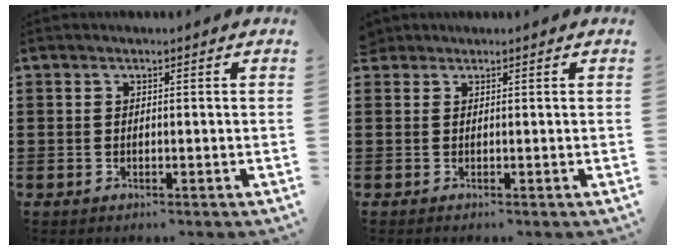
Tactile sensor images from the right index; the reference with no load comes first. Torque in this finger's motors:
{"motor_torque": [0.26, 1.15, -0.03, -0.02]}